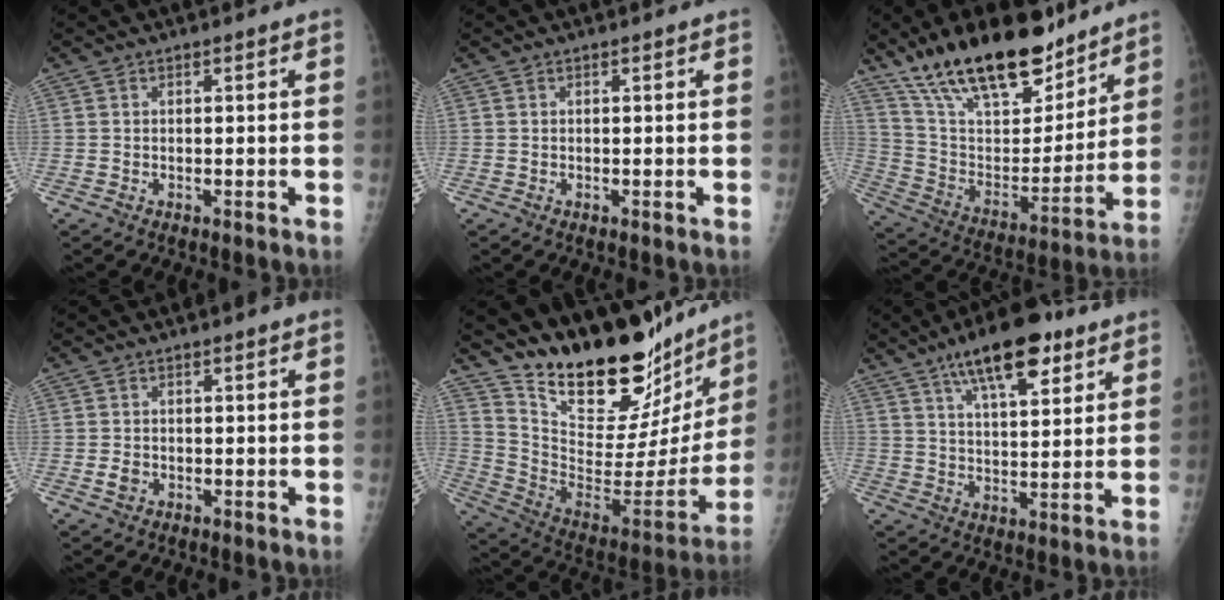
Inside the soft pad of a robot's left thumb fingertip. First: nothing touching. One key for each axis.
{"total": 0.0}
{"total": 25.3, "fx": 18.6, "fy": 9.9, "fz": 14.1, "tx": -0.203, "ty": -0.077, "tz": 0.317}
{"total": 1.7, "fx": -0.4, "fy": 1.4, "fz": 0.9, "tx": -0.012, "ty": 0.001, "tz": -0.004}
{"total": 28.7, "fx": 23.5, "fy": 9.8, "fz": 13.1, "tx": -0.175, "ty": -0.134, "tz": 0.358}
{"total": 14.5, "fx": 8.6, "fy": 5.4, "fz": 10.3, "tx": -0.138, "ty": -0.030, "tz": 0.139}